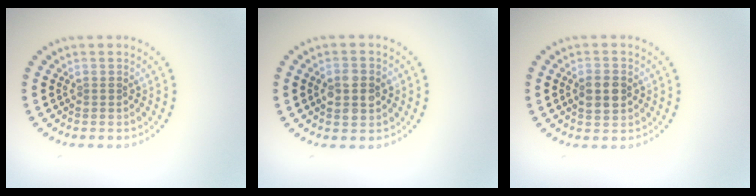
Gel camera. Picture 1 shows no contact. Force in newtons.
{"total": 3.5, "press": 3.5, "slide": 0.1}
{"total": 2.9, "press": 2.9, "slide": 0.0}